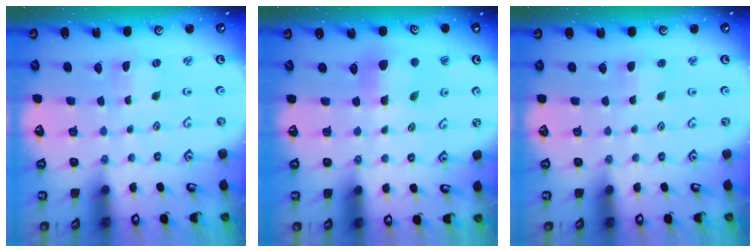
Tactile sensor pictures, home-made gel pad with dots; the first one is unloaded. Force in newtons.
{"total": 6.1, "press": 6.1, "slide": 0.4}
{"total": 3.6, "press": 3.5, "slide": 0.5}